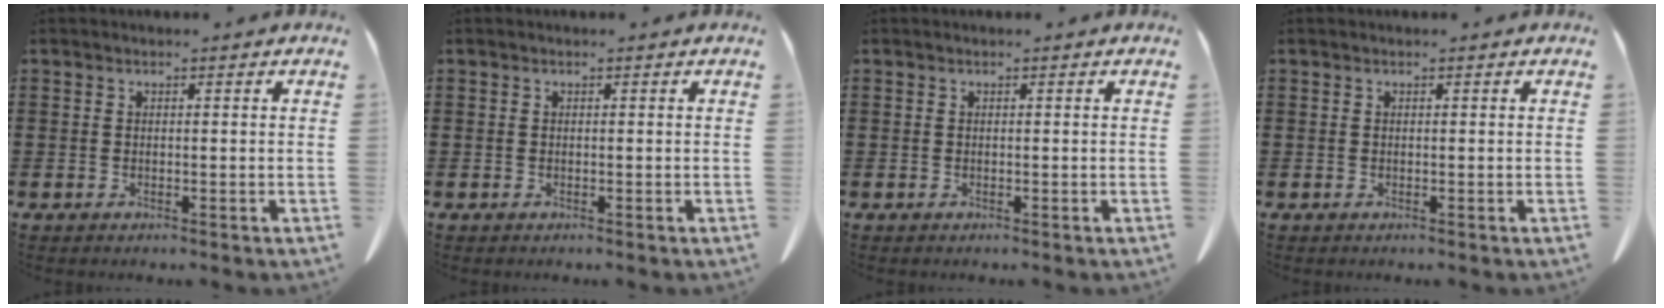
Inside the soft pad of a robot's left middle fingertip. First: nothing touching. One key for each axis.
{"total": 0.0}
{"total": 0.0}
{"total": 0.0}